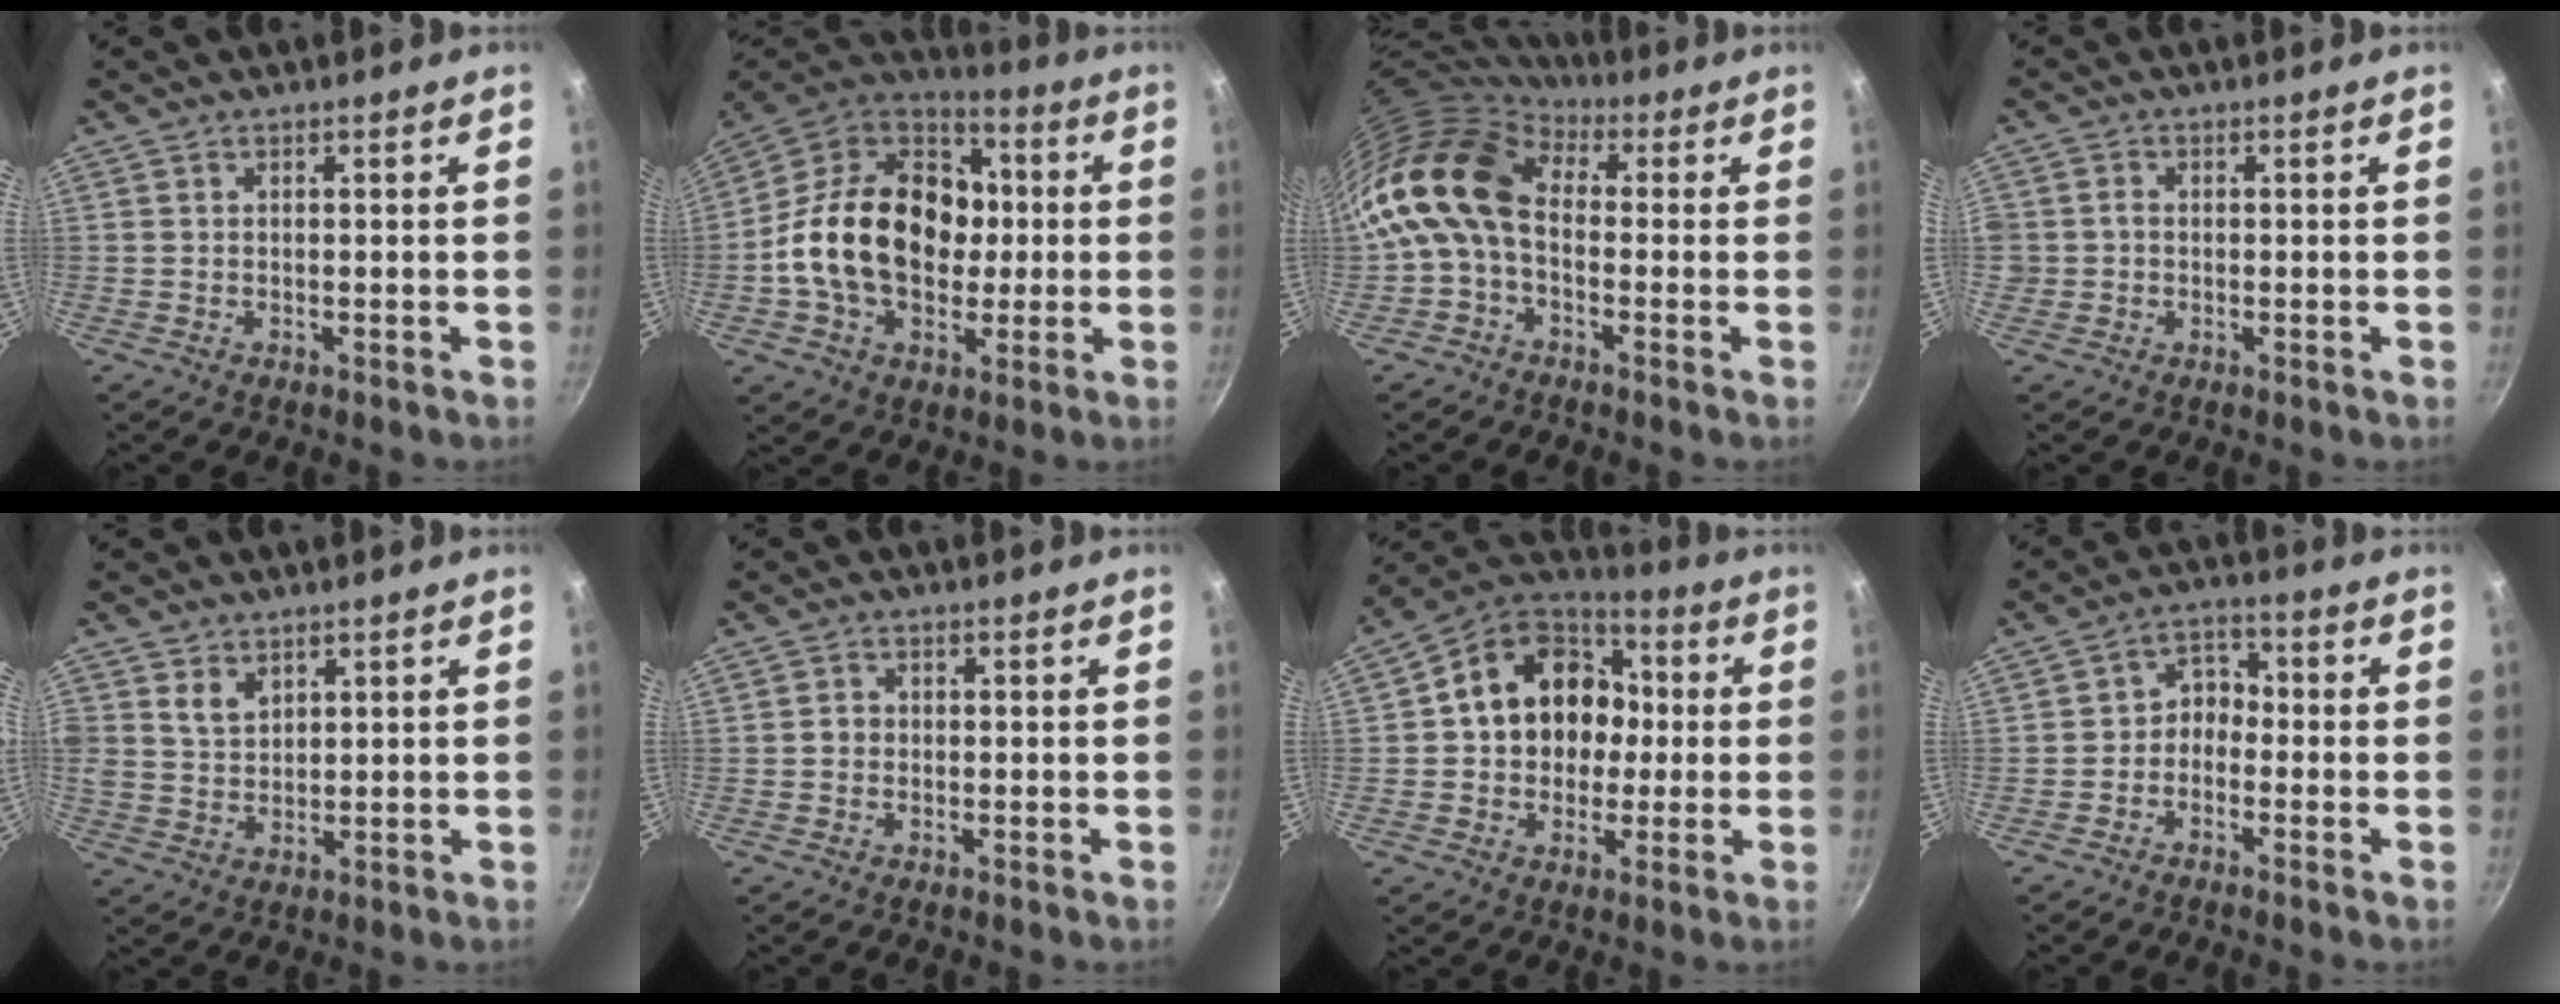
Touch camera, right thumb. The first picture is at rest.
{"total": 24.2, "force": [-0.6, 17.8, 16.4], "torque": [-0.245, 0.039, -0.020]}
{"total": 12.2, "force": [0.0, 8.4, 8.9], "torque": [-0.155, 0.027, -0.022]}
{"total": 2.1, "force": [-0.4, 2.0, 0.6], "torque": [-0.002, 0.011, -0.008]}
{"total": 4.3, "force": [2.3, 3.1, 1.9], "torque": [-0.024, -0.015, 0.047]}
{"total": 1.5, "force": [-0.2, 1.3, 0.6], "torque": [-0.003, 0.006, -0.005]}
{"total": 17.3, "force": [1.1, 14.2, 9.9], "torque": [-0.123, 0.040, 0.007]}
{"total": 4.4, "force": [-1.7, 3.3, 2.2], "torque": [-0.014, 0.034, -0.040]}